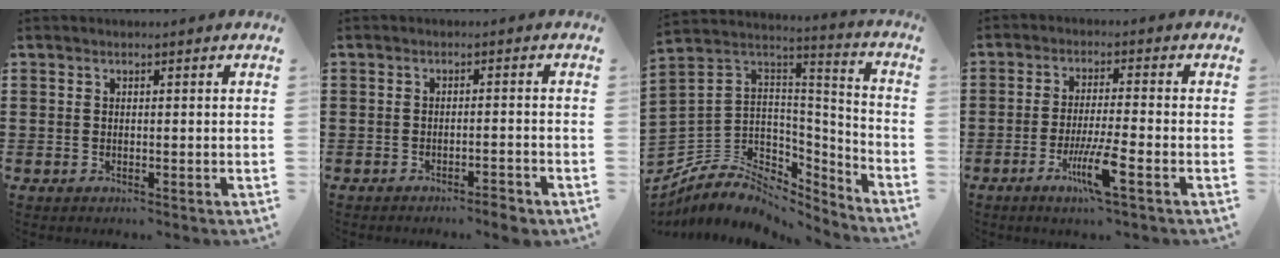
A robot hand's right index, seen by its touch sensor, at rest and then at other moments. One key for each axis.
{"total": 2.8, "fx": -2.4, "fy": -0.1, "fz": 1.5, "tx": -0.024, "ty": 0.000, "tz": -0.048}
{"total": 6.1, "fx": -3.4, "fy": 4.8, "fz": 1.5, "tx": -0.056, "ty": -0.019, "tz": -0.062}
{"total": 6.9, "fx": -3.3, "fy": 0.4, "fz": 6.0, "tx": -0.123, "ty": -0.016, "tz": -0.062}